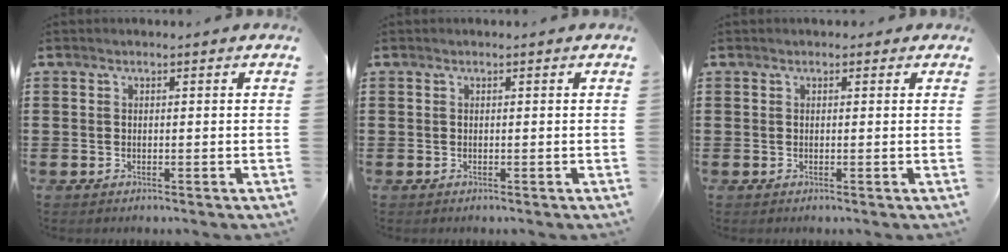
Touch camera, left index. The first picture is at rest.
{"total": 0.0}
{"total": 0.6, "force": [0.1, 0.5, 0.2], "torque": [-0.005, 0.006, 0.002]}